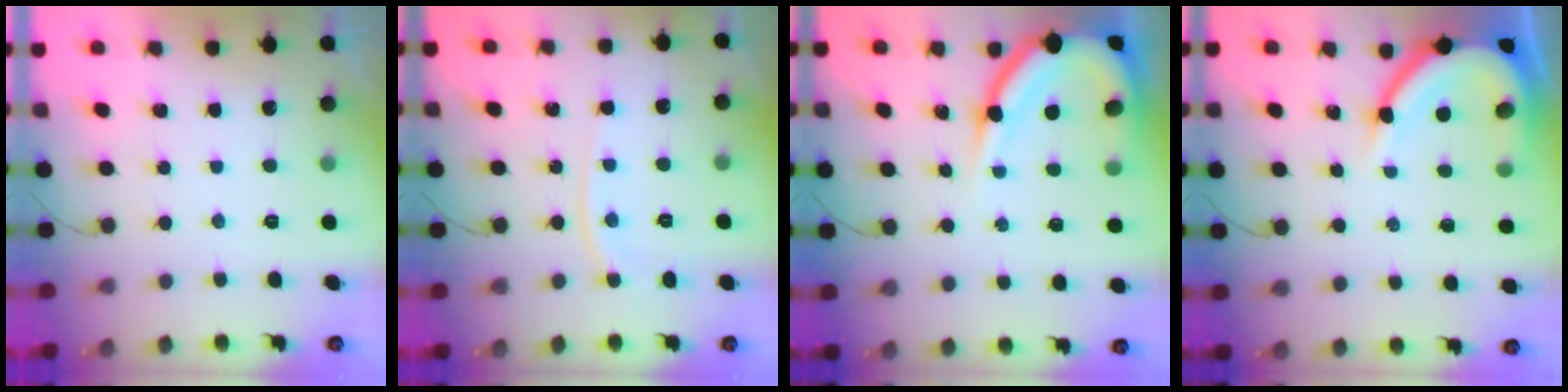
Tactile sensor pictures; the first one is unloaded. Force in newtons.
{"total": 6.2, "press": 6.1, "slide": 0.8}
{"total": 13.8, "press": 13.7, "slide": 1.3}
{"total": 11.9, "press": 11.8, "slide": 1.6}